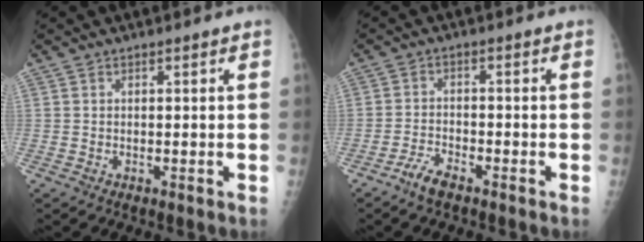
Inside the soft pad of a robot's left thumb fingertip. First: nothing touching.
{"total": 3.8, "force": [-3.0, 1.1, 2.0], "torque": [-0.047, 0.016, -0.058]}